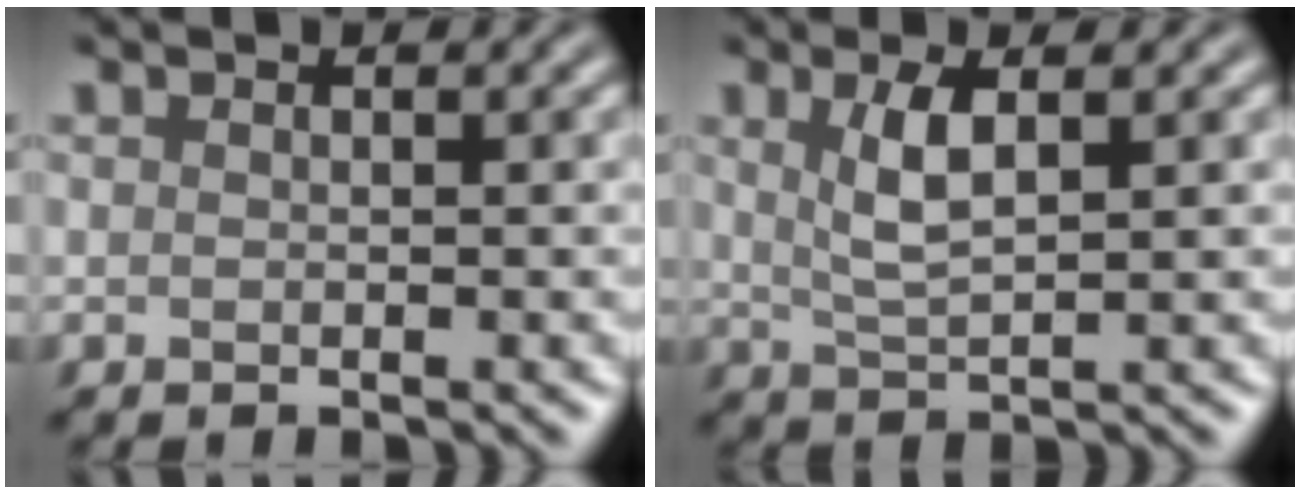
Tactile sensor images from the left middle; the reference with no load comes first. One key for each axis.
{"total": 3.2, "fx": 1.1, "fy": 1.0, "fz": 2.8, "tx": -0.059, "ty": -0.002, "tz": 0.024}